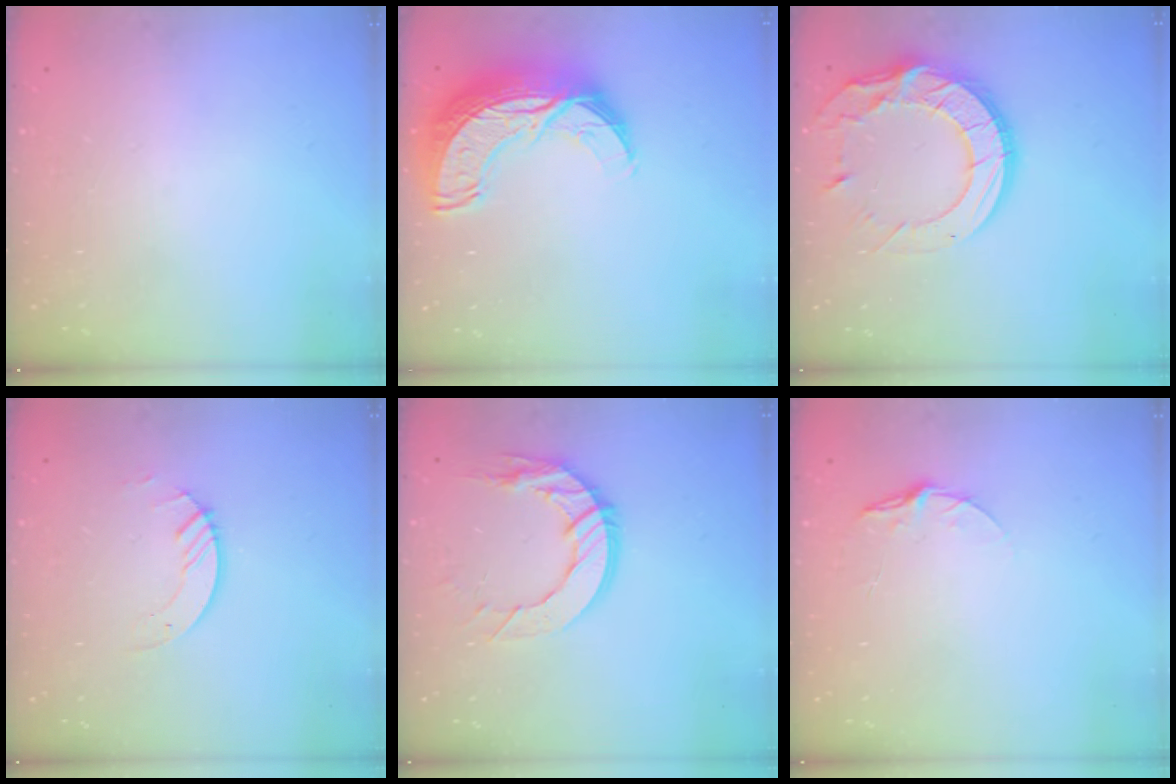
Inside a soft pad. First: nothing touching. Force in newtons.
{"total": 15.0, "press": 14.9, "slide": 1.0}
{"total": 18.1, "press": 18.1, "slide": 1.3}
{"total": 2.6, "press": 2.6, "slide": 0.3}
{"total": 12.1, "press": 12.1, "slide": 0.8}
{"total": 5.8, "press": 5.8, "slide": 0.5}